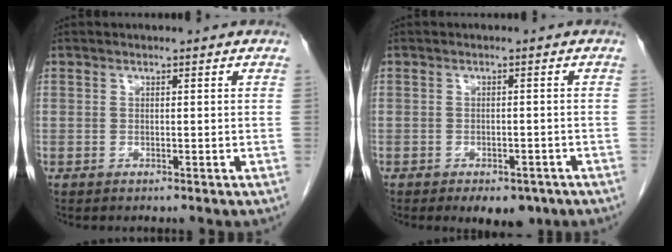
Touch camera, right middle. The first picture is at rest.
{"total": 5.9, "force": [-4.2, 3.0, 2.9], "torque": [-0.027, 0.001, -0.053]}